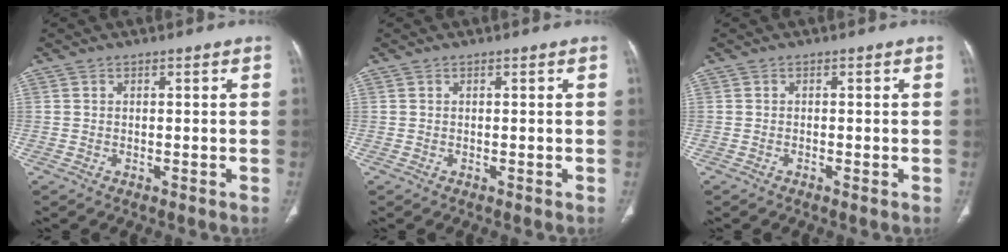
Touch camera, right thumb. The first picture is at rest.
{"total": 0.0}
{"total": 0.6, "force": [-0.3, 0.2, 0.5], "torque": [-0.014, -0.001, -0.004]}